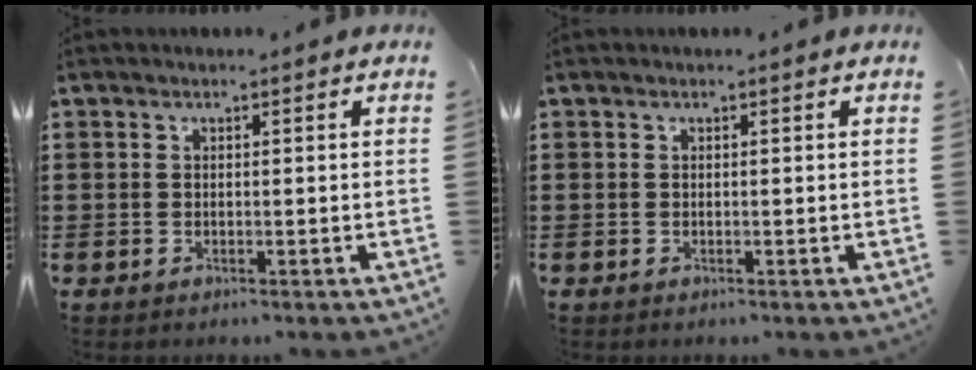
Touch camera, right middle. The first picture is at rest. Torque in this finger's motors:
{"motor_torque": [-0.13, 0.08, 0.03, -0.01]}